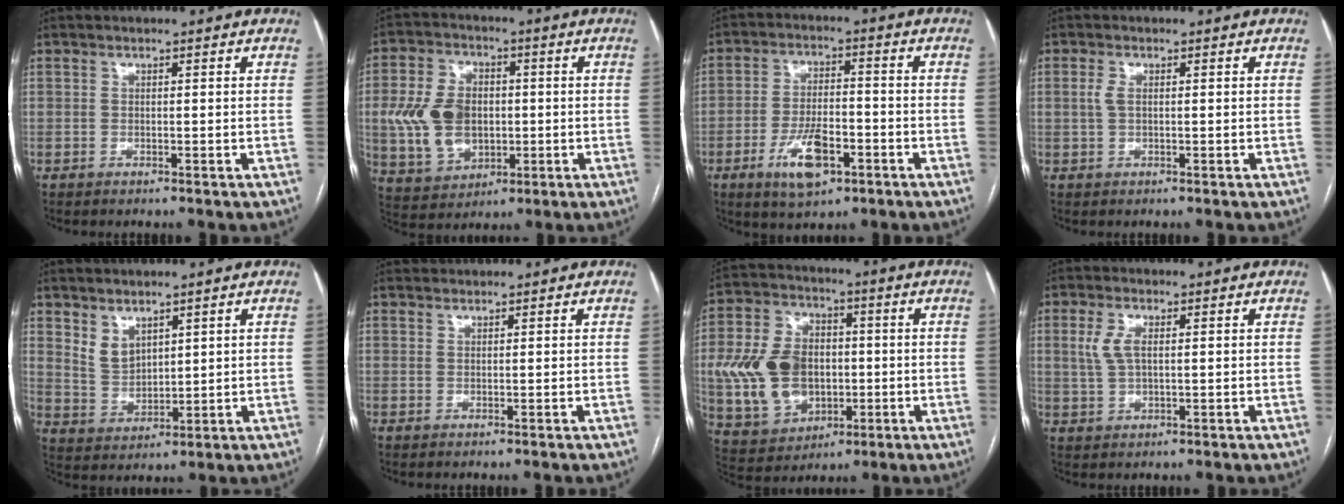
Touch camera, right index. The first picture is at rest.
{"total": 11.7, "force": [-0.3, 8.2, 8.3], "torque": [-0.182, 0.019, 0.008]}
{"total": 8.8, "force": [-4.1, 3.4, 7.0], "torque": [-0.137, -0.002, -0.067]}
{"total": 1.5, "force": [0.2, 0.7, 1.3], "torque": [-0.033, 0.003, 0.005]}
{"total": 4.5, "force": [3.1, 2.5, 2.0], "torque": [-0.045, -0.002, 0.075]}
{"total": 1.5, "force": [1.5, 0.0, 0.0], "torque": [-0.007, 0.019, 0.031]}
{"total": 14.5, "force": [-0.9, 10.5, 10.0], "torque": [-0.228, 0.026, -0.001]}
{"total": 3.7, "force": [1.0, 1.4, 3.2], "torque": [-0.080, 0.006, 0.024]}